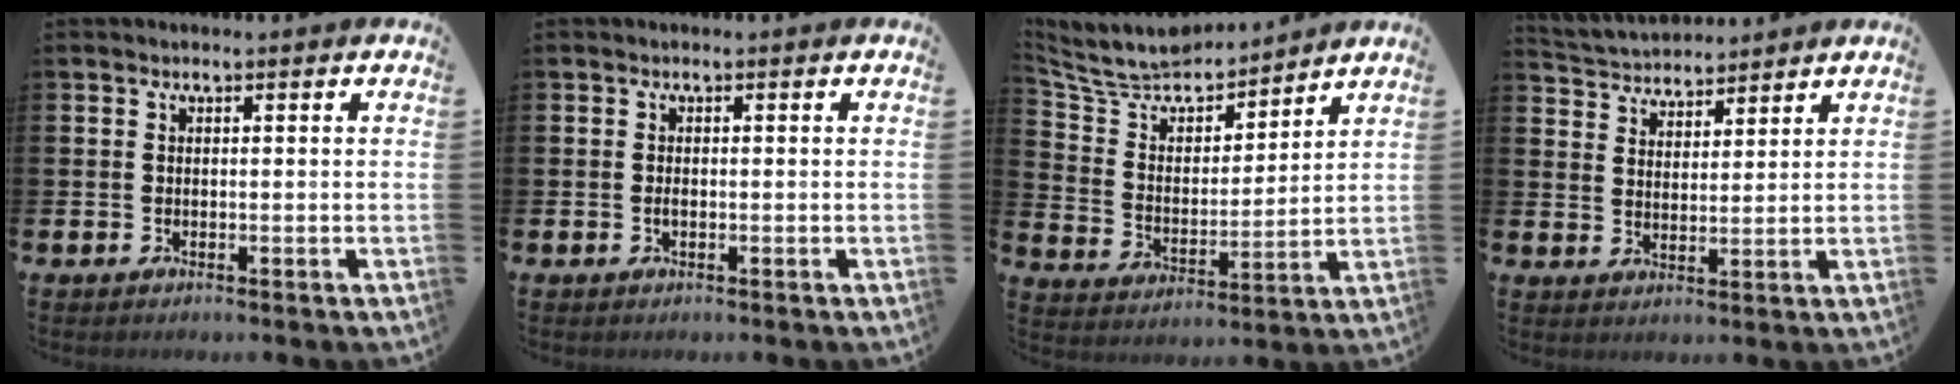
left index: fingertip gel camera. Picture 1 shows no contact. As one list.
[{"total": 0.7, "force": [-0.1, 0.3, 0.6], "torque": [-0.017, 0.003, -0.002]}, {"total": 8.2, "force": [7.6, 2.4, 1.8], "torque": [-0.081, -0.057, 0.134]}, {"total": 4.1, "force": [3.9, 1.1, -0.4], "torque": [-0.011, -0.023, 0.070]}]